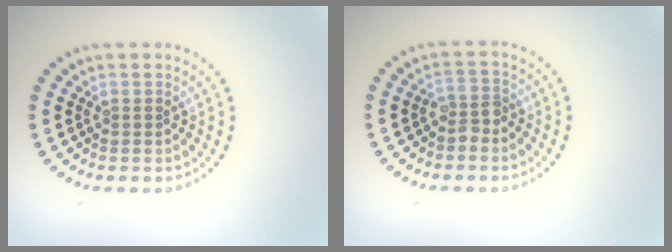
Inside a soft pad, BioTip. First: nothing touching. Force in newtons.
{"total": 1.8, "press": 1.6, "slide": 0.8}